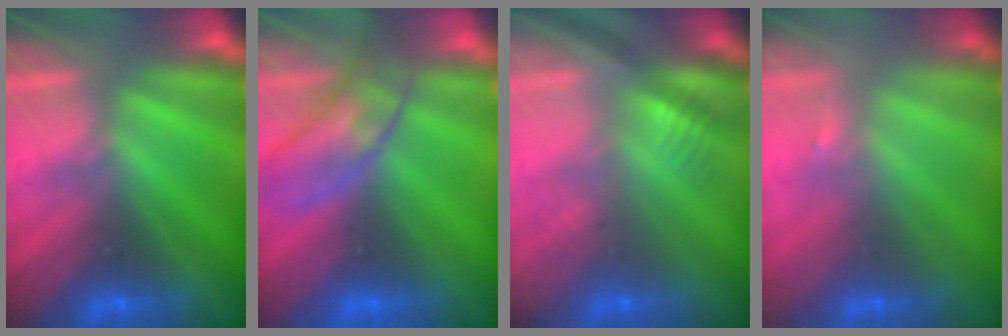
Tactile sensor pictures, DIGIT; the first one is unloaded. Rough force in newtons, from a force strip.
{"total": 2.9}
{"total": 2.7}
{"total": 1.6}